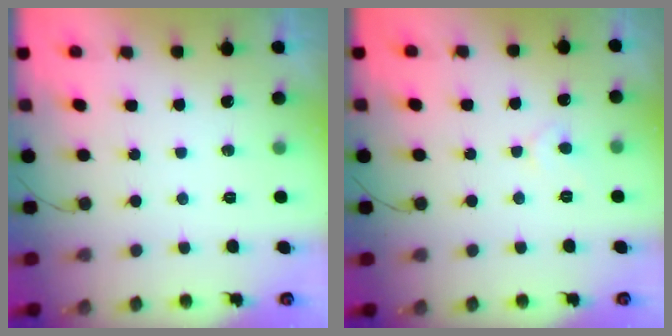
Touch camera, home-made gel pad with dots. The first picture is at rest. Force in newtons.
{"total": 4.1, "press": 4.1, "slide": 0.6}